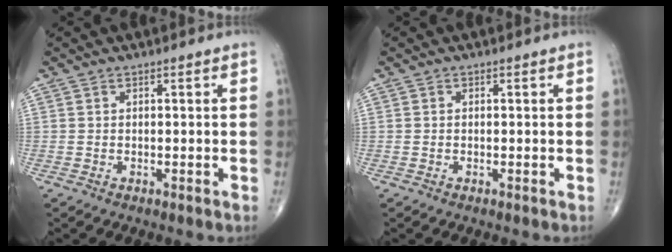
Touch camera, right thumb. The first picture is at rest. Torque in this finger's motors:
{"motor_torque": [0.00, 0.00, -0.12, 0.15, 0.00]}